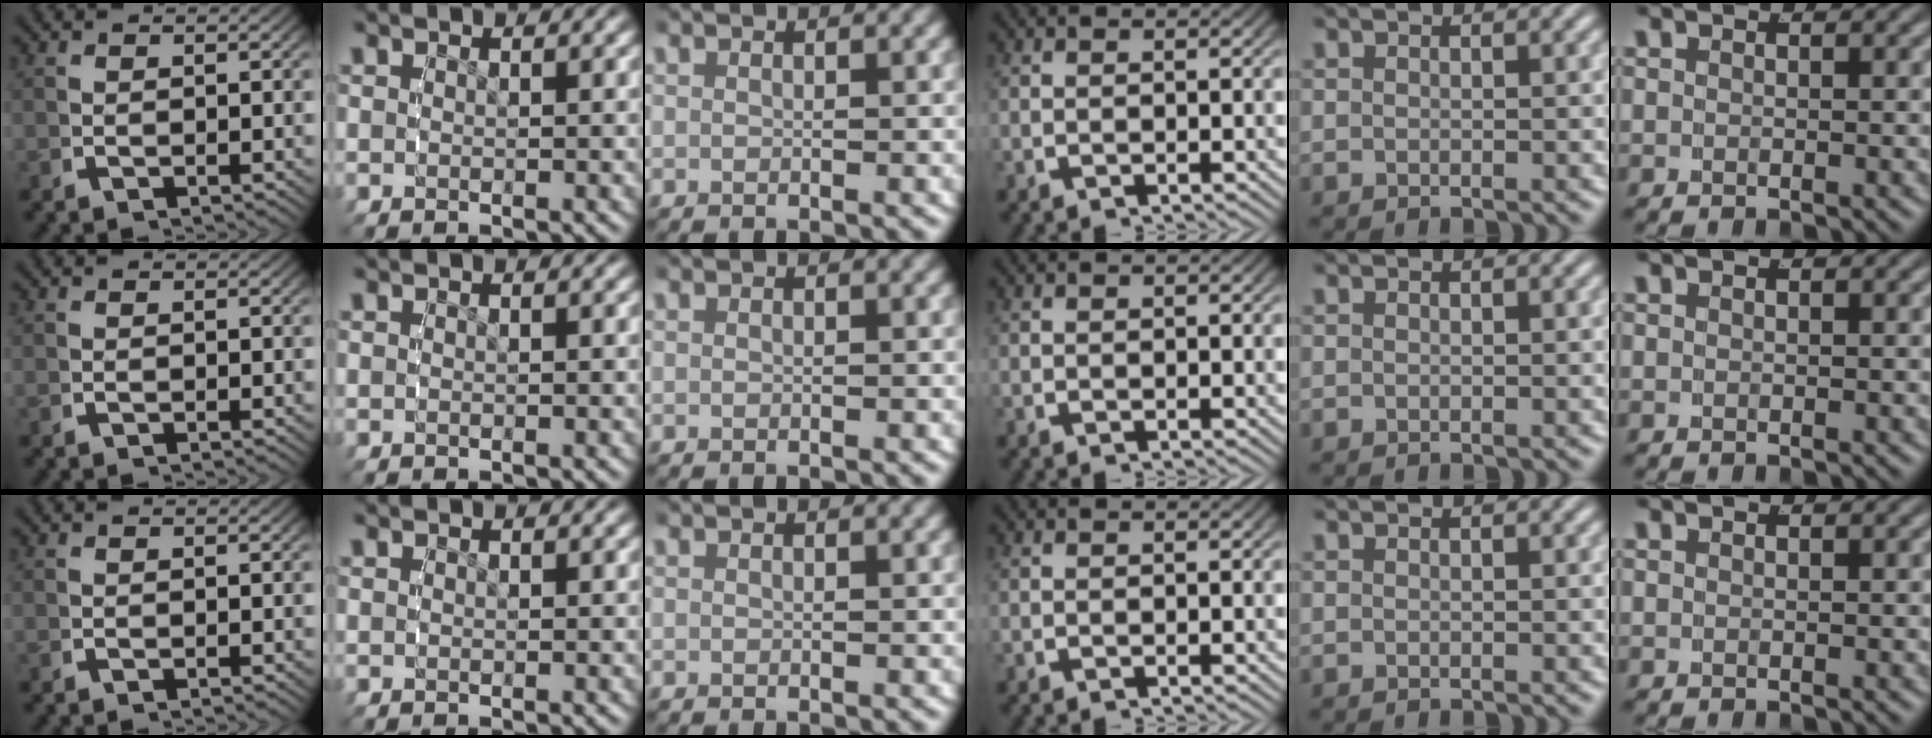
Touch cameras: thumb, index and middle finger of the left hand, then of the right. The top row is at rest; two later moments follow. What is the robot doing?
{"motion": "reach", "object": "jewelry box"}